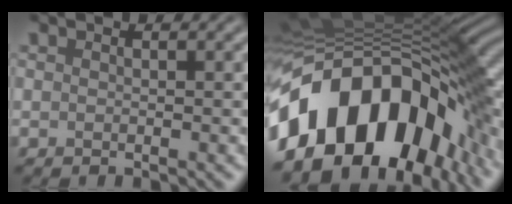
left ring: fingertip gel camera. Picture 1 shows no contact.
{"total": 17.5, "force": [-6.3, 10.6, 12.4], "torque": [-0.207, 0.000, -0.112]}